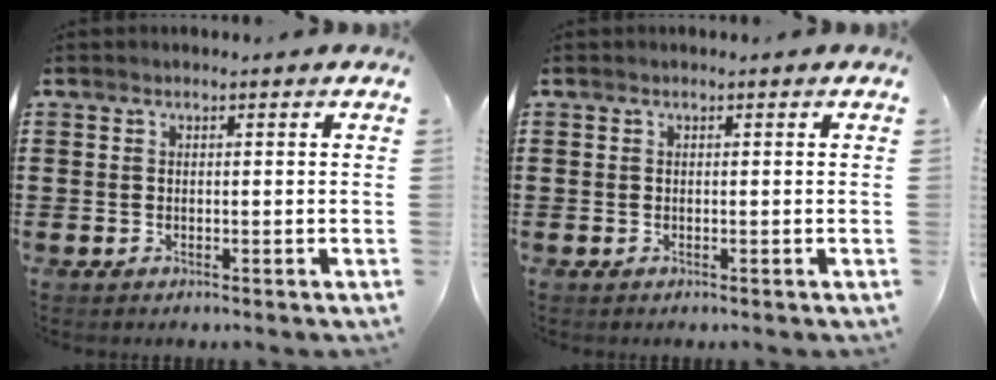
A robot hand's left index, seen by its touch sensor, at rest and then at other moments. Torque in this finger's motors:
{"motor_torque": [-0.05, 0.11, 0.00, 0.00]}